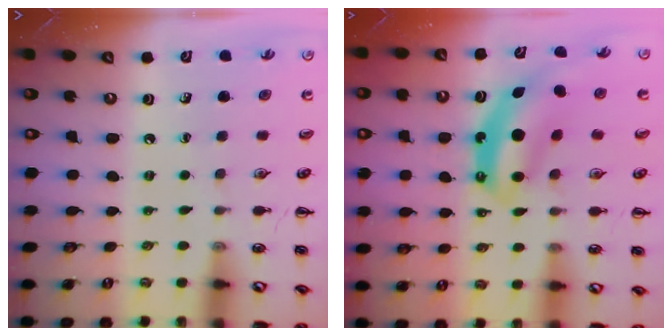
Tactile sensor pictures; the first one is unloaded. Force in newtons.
{"total": 7.1, "press": 7.0, "slide": 1.5}